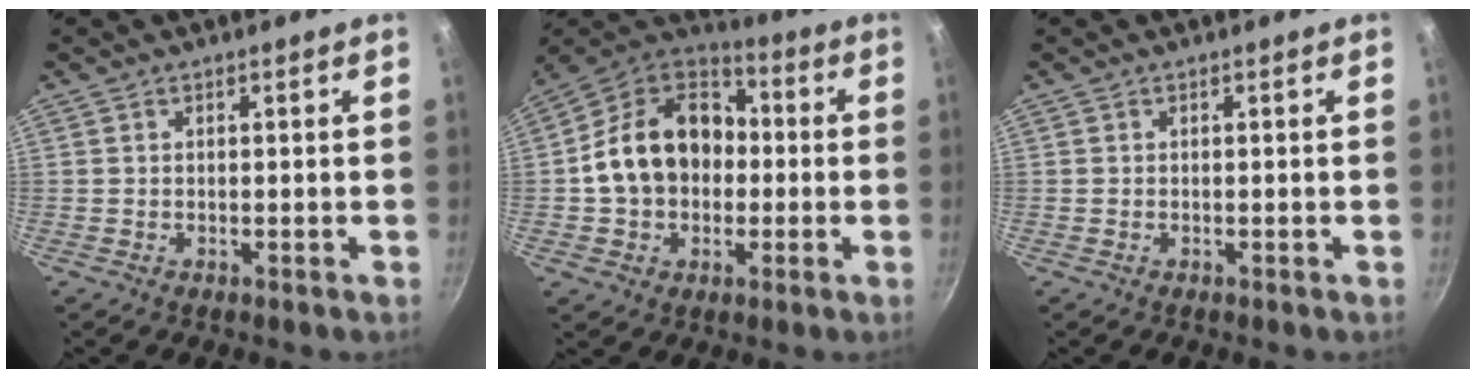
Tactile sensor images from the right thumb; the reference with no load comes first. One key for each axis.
{"total": 18.6, "fx": -0.3, "fy": 14.2, "fz": 11.9, "tx": -0.179, "ty": 0.043, "tz": -0.018}
{"total": 0.0}